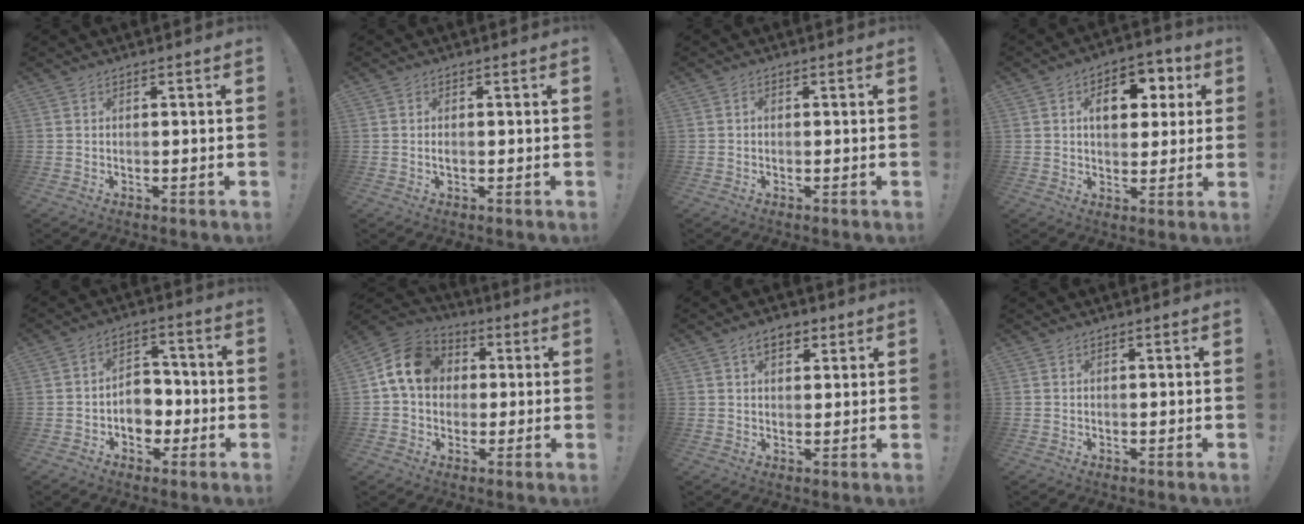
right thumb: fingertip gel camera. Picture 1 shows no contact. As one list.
[{"total": 1.0, "force": [-0.2, 0.4, 0.9], "torque": [-0.018, 0.001, -0.004]}, {"total": 0.6, "force": [-0.3, 0.4, 0.3], "torque": [-0.007, 0.002, -0.006]}, {"total": 11.1, "force": [3.2, 7.5, 7.6], "torque": [-0.099, -0.002, 0.055]}, {"total": 9.2, "force": [-2.0, 7.4, 5.0], "torque": [-0.074, 0.013, -0.029]}, {"total": 13.7, "force": [2.9, 11.1, 7.4], "torque": [-0.113, 0.010, 0.062]}, {"total": 5.6, "force": [2.8, 3.3, 3.5], "torque": [-0.049, 0.001, 0.049]}, {"total": 0.0}]